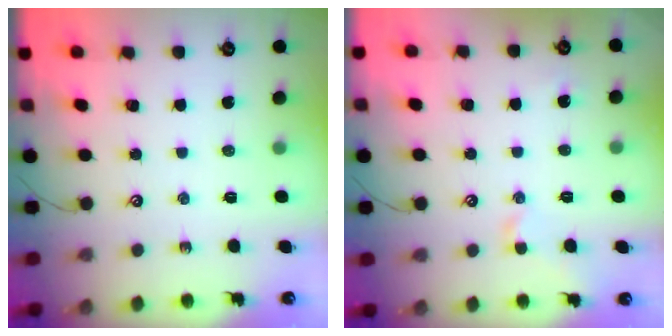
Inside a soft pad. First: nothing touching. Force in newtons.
{"total": 1.0, "press": 0.9, "slide": 0.3}